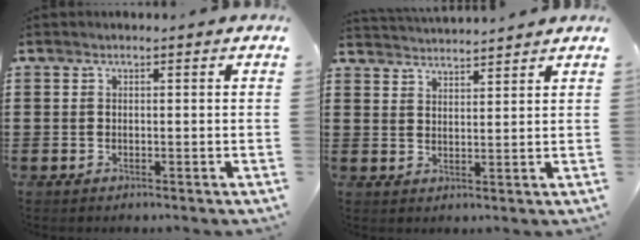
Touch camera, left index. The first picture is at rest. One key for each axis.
{"total": 2.9, "fx": 2.9, "fy": -0.4, "fz": -0.3, "tx": -0.004, "ty": -0.013, "tz": 0.053}